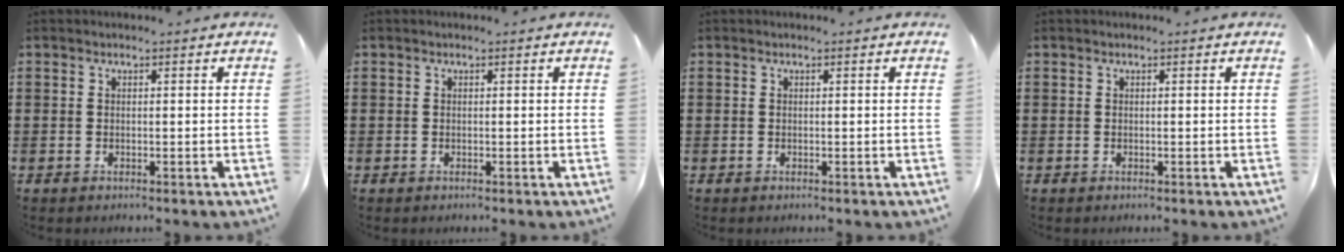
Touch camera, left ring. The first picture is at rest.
{"total": 0.0}
{"total": 0.0}
{"total": 0.0}